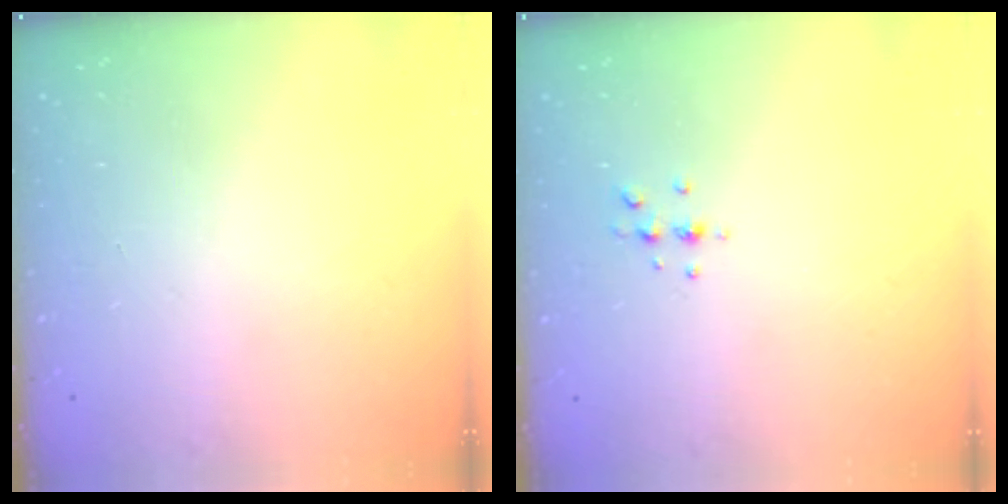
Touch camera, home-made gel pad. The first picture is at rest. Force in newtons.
{"total": 4.4, "press": 4.3, "slide": 0.6}